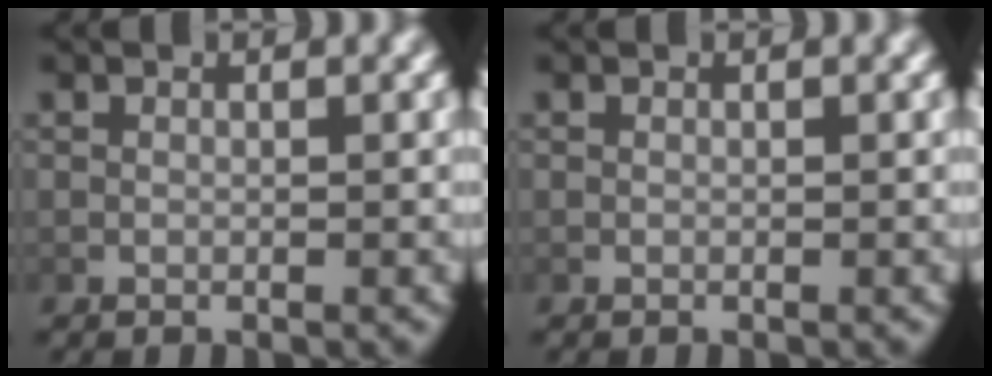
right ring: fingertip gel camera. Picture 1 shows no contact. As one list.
[{"total": 0.0}]